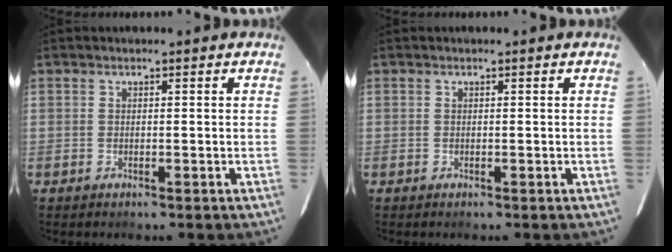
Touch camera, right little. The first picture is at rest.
{"total": 0.0}